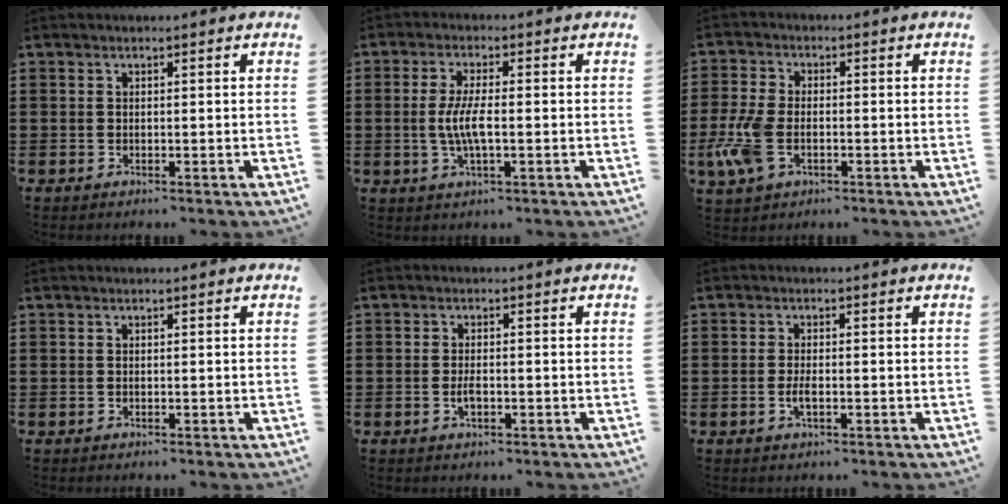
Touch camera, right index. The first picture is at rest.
{"total": 5.1, "force": [-0.8, 1.1, 5.0], "torque": [-0.116, -0.008, -0.024]}
{"total": 6.8, "force": [-2.0, 3.7, 5.3], "torque": [-0.139, -0.010, -0.044]}
{"total": 0.0}
{"total": 2.2, "force": [-0.6, 0.8, 1.9], "torque": [-0.044, -0.003, -0.012]}
{"total": 2.1, "force": [-0.6, 0.7, 1.9], "torque": [-0.043, -0.003, -0.013]}